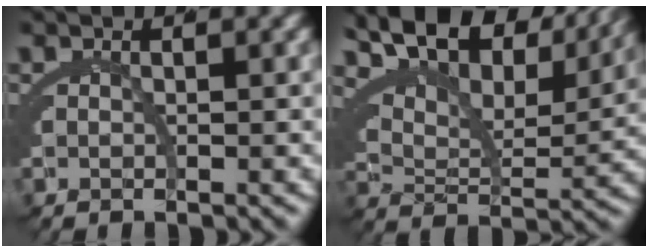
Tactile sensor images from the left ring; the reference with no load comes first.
{"total": 12.8, "force": [10.6, 3.3, 6.5], "torque": [-0.096, 0.058, 0.150]}